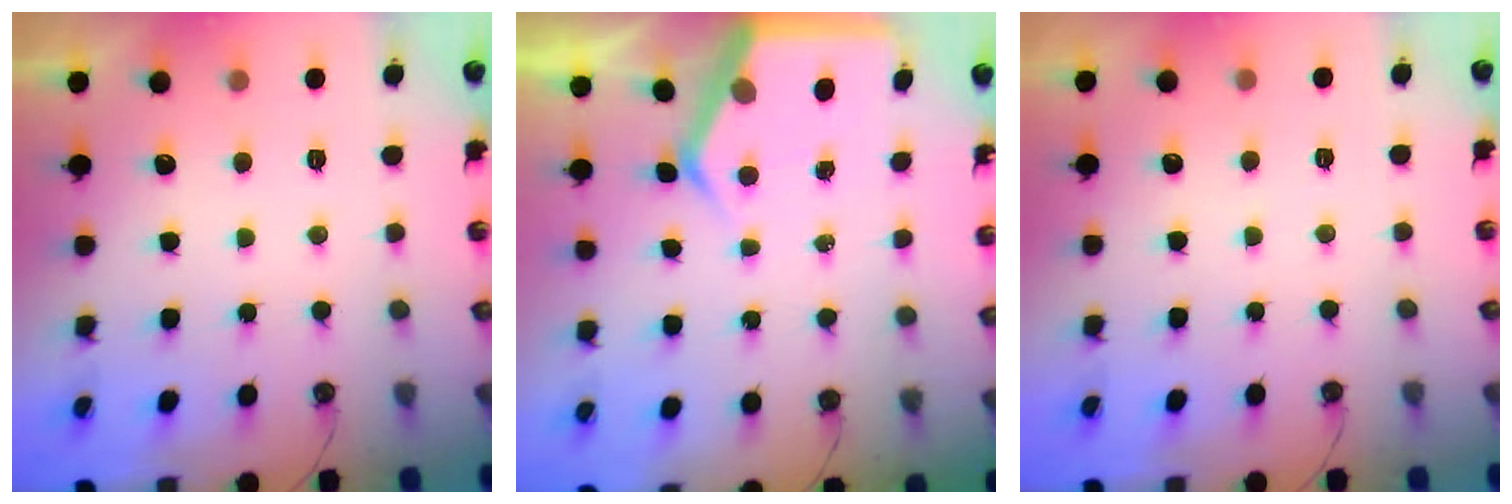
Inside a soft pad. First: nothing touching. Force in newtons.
{"total": 4.6, "press": 4.5, "slide": 0.5}
{"total": 2.0, "press": 1.9, "slide": 0.5}